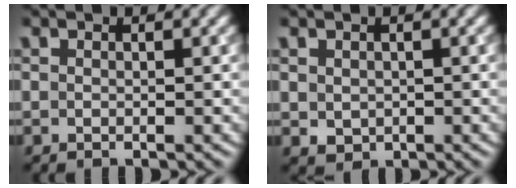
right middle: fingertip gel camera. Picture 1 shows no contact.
{"total": 1.3, "force": [0.3, 1.1, 0.6], "torque": [-0.013, -0.003, 0.008]}